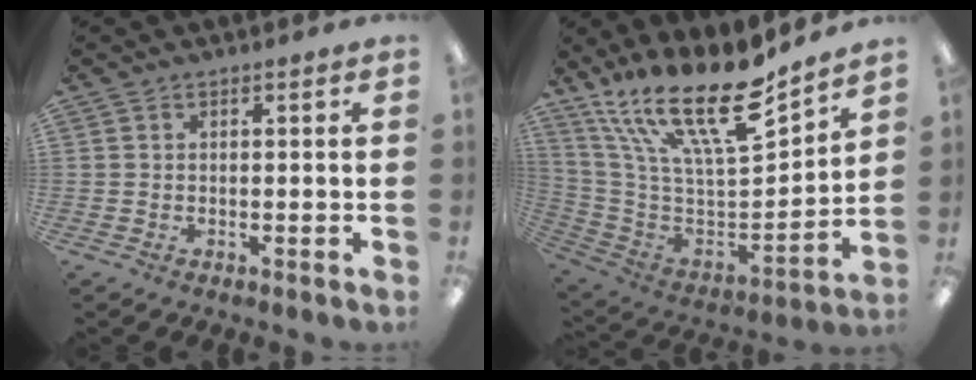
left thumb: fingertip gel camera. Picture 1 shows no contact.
{"total": 23.2, "force": [16.5, 6.9, 14.9], "torque": [-0.268, -0.119, 0.285]}